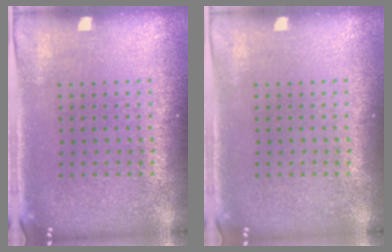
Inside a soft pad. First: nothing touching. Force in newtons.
{"total": 0.0}